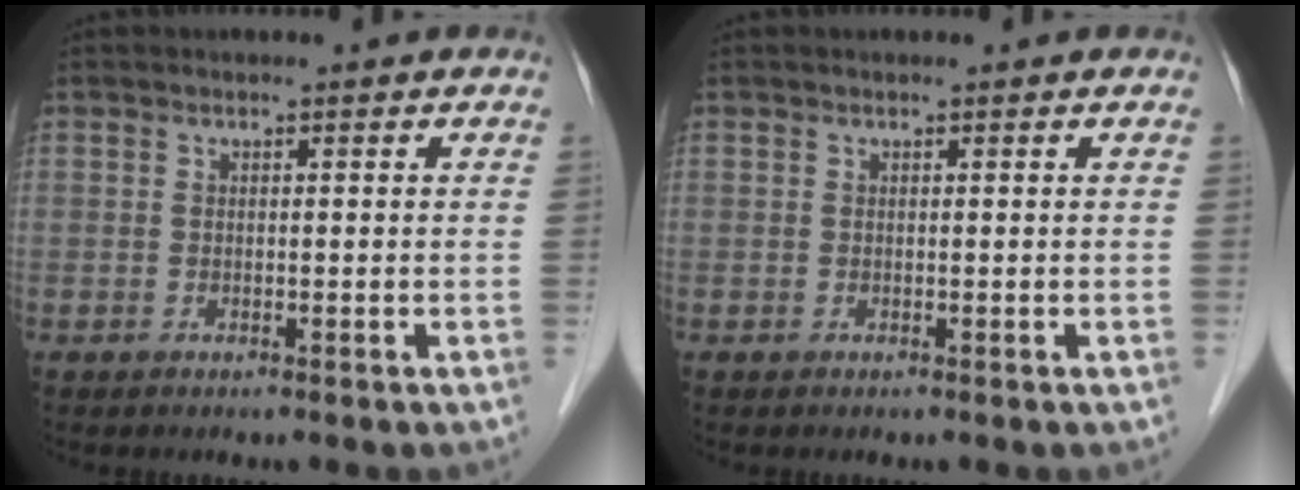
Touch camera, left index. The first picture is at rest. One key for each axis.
{"total": 0.0}